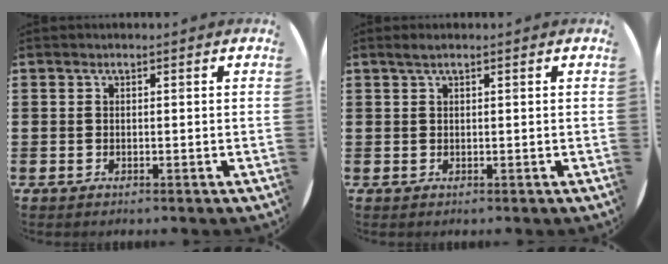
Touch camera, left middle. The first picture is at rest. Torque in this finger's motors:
{"motor_torque": [0.34, -0.25, 0.02, 0.00]}